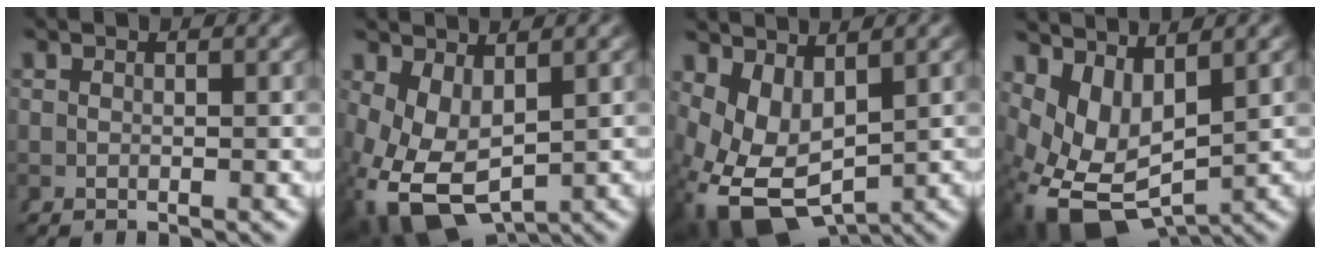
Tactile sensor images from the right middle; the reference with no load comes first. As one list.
[{"total": 9.2, "force": [-3.1, 6.4, 5.8], "torque": [-0.153, -0.073, -0.024]}, {"total": 9.4, "force": [-2.2, 6.6, 6.3], "torque": [-0.153, -0.053, -0.018]}, {"total": 10.4, "force": [-1.9, 7.8, 6.7], "torque": [-0.161, -0.055, -0.013]}]